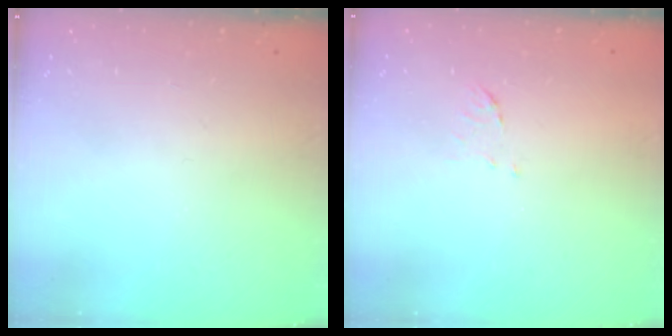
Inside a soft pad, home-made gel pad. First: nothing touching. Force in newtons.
{"total": 5.3, "press": 5.2, "slide": 0.5}